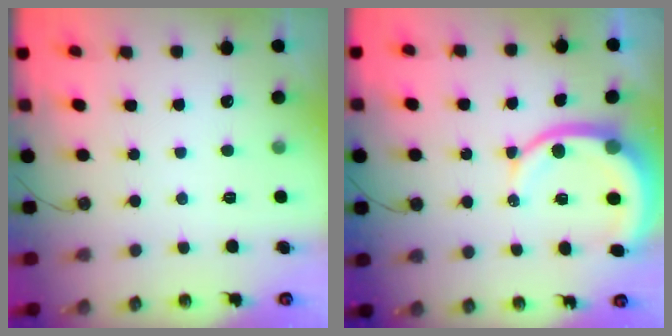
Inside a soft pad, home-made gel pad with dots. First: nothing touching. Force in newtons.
{"total": 10.0, "press": 9.9, "slide": 1.2}